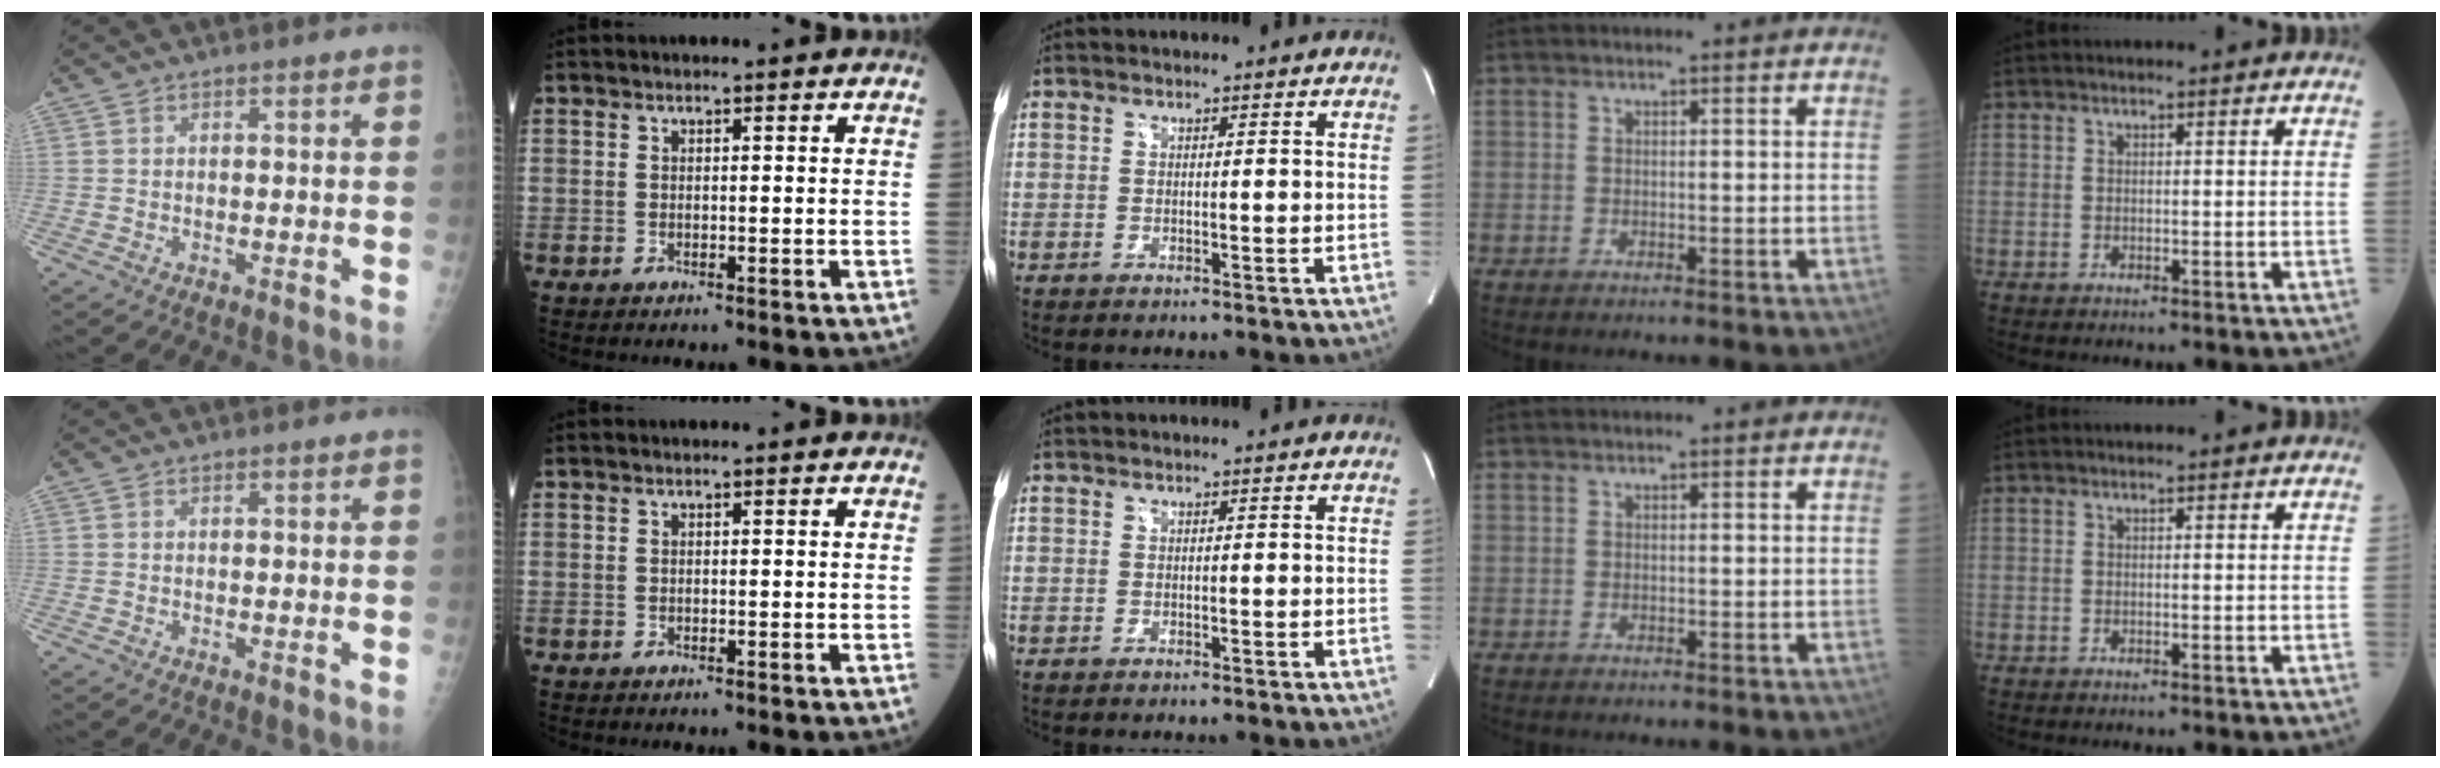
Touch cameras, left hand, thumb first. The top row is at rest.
{}